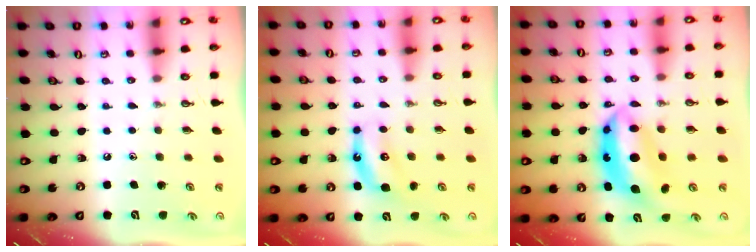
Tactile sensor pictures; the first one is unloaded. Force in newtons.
{"total": 6.2, "press": 6.1, "slide": 1.0}
{"total": 11.9, "press": 11.9, "slide": 1.1}